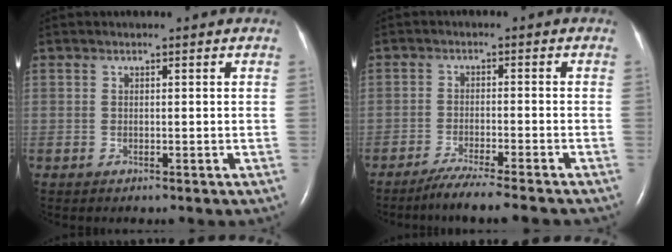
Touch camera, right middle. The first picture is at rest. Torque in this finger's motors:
{"motor_torque": [0.70, -0.72, 0.05, 0.07]}